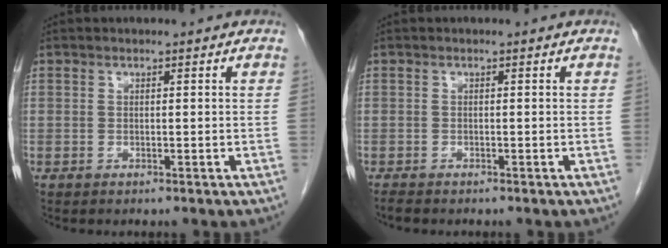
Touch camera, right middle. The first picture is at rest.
{"total": 1.1, "force": [-1.0, 0.2, 0.4], "torque": [-0.017, -0.005, -0.017]}